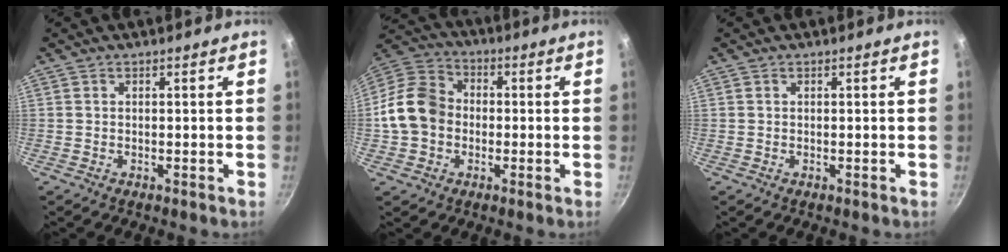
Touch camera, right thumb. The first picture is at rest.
{"total": 12.1, "force": [-1.3, 9.9, 6.9], "torque": [-0.100, 0.028, -0.043]}
{"total": 0.0}